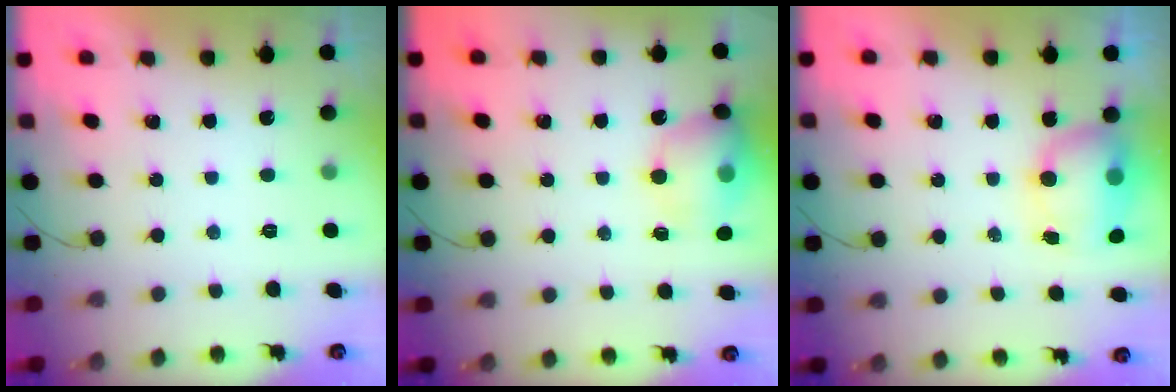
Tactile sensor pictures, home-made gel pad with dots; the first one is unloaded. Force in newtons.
{"total": 13.3, "press": 13.1, "slide": 2.2}
{"total": 7.8, "press": 7.4, "slide": 2.6}